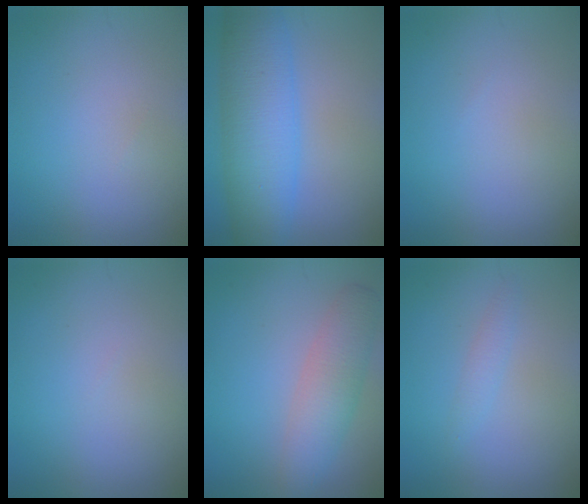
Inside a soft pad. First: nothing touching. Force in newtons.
{"total": 8.5, "press": 8.5, "slide": 0.1}
{"total": 0.0}
{"total": 0.0}
{"total": 4.1, "press": 4.1, "slide": 0.1}
{"total": 1.1, "press": 1.1, "slide": 0.1}